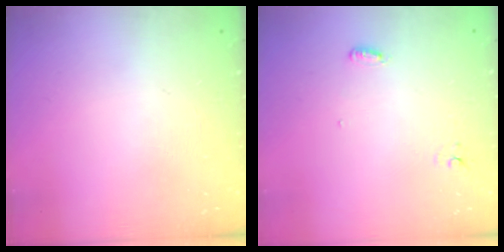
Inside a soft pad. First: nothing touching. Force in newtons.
{"total": 3.6, "press": 3.5, "slide": 0.9}